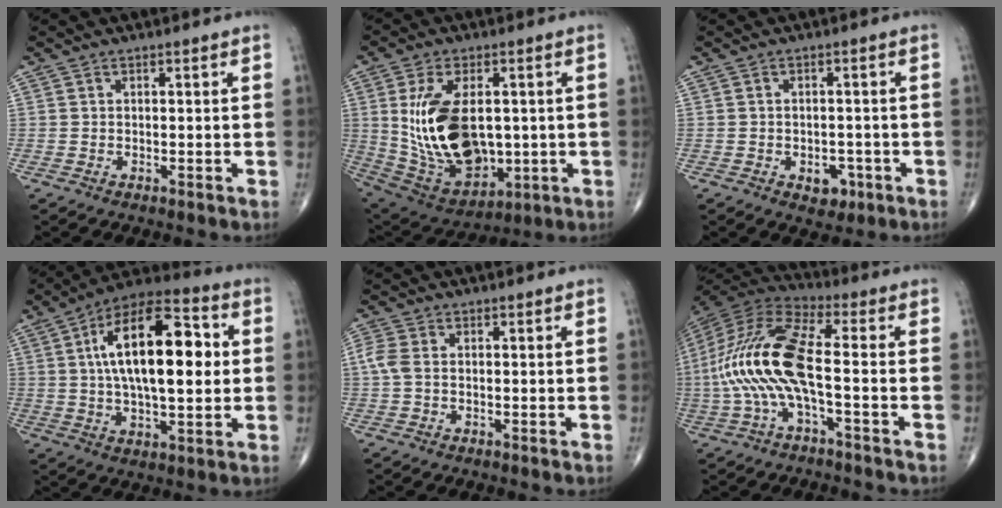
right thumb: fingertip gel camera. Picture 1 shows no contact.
{"total": 19.6, "force": [1.0, 11.5, 15.8], "torque": [-0.273, -0.014, 0.044]}
{"total": 3.9, "force": [-1.7, 2.7, 2.3], "torque": [-0.013, 0.008, -0.018]}
{"total": 21.0, "force": [3.1, 9.1, 18.7], "torque": [-0.290, 0.019, 0.043]}
{"total": 3.2, "force": [0.0, 2.0, 2.5], "torque": [-0.072, 0.006, -0.007]}
{"total": 16.9, "force": [-2.2, 5.1, 16.0], "torque": [-0.358, 0.039, -0.048]}